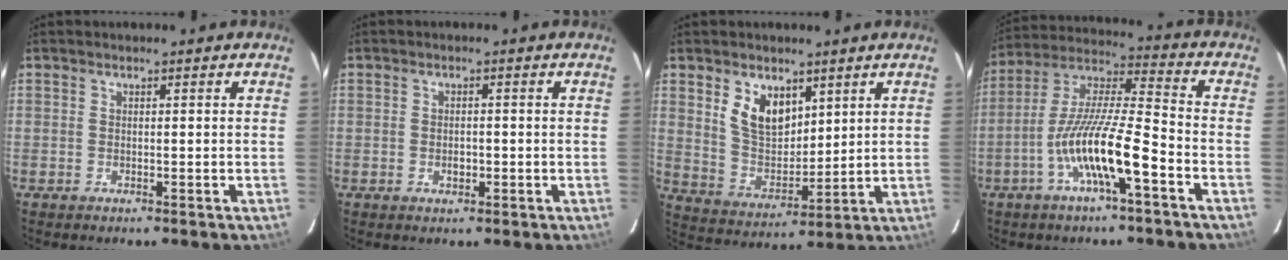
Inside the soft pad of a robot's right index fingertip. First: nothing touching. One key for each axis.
{"total": 1.9, "fx": -0.6, "fy": 1.3, "fz": 1.2, "tx": -0.023, "ty": 0.003, "tz": -0.010}
{"total": 9.5, "fx": 4.7, "fy": 5.8, "fz": 5.9, "tx": -0.106, "ty": 0.007, "tz": 0.102}
{"total": 13.9, "fx": -6.1, "fy": 1.6, "fz": 12.4, "tx": -0.241, "ty": 0.000, "tz": -0.120}